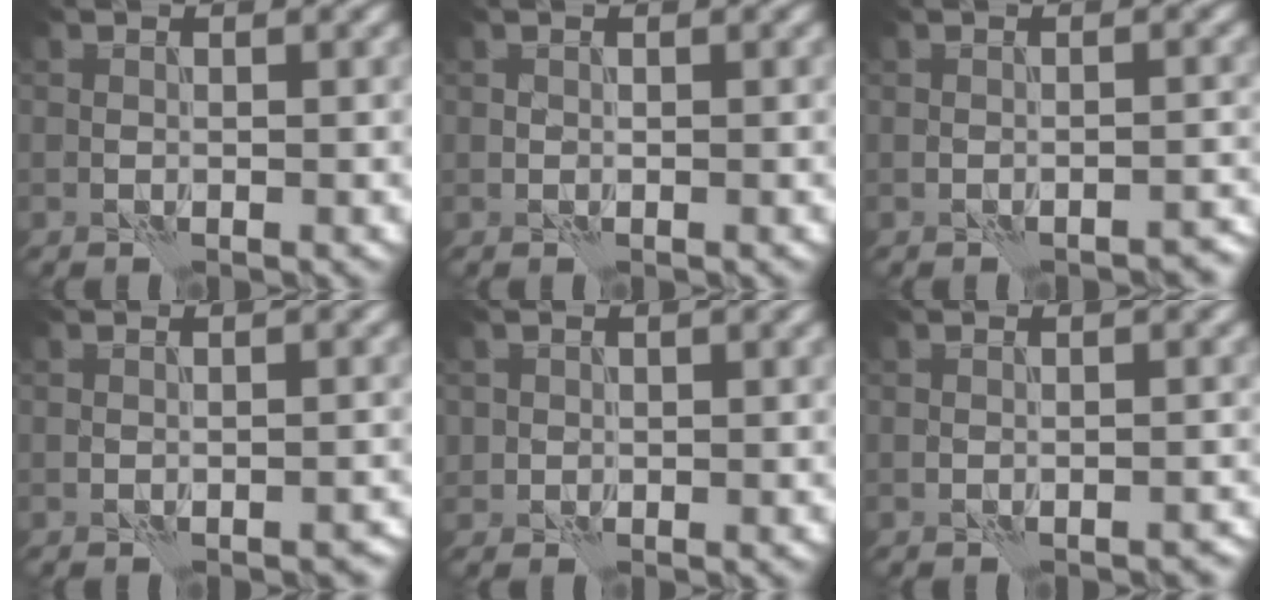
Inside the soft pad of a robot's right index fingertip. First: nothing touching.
{"total": 0.0}
{"total": 1.5, "force": [-1.4, 0.2, 0.5], "torque": [-0.005, 0.006, -0.018]}
{"total": 1.1, "force": [-0.9, 0.4, 0.5], "torque": [-0.008, 0.001, -0.012]}
{"total": 0.8, "force": [0.1, 0.8, -0.1], "torque": [0.009, -0.002, 0.001]}
{"total": 1.0, "force": [-0.9, 0.2, 0.3], "torque": [-0.007, 0.002, -0.013]}